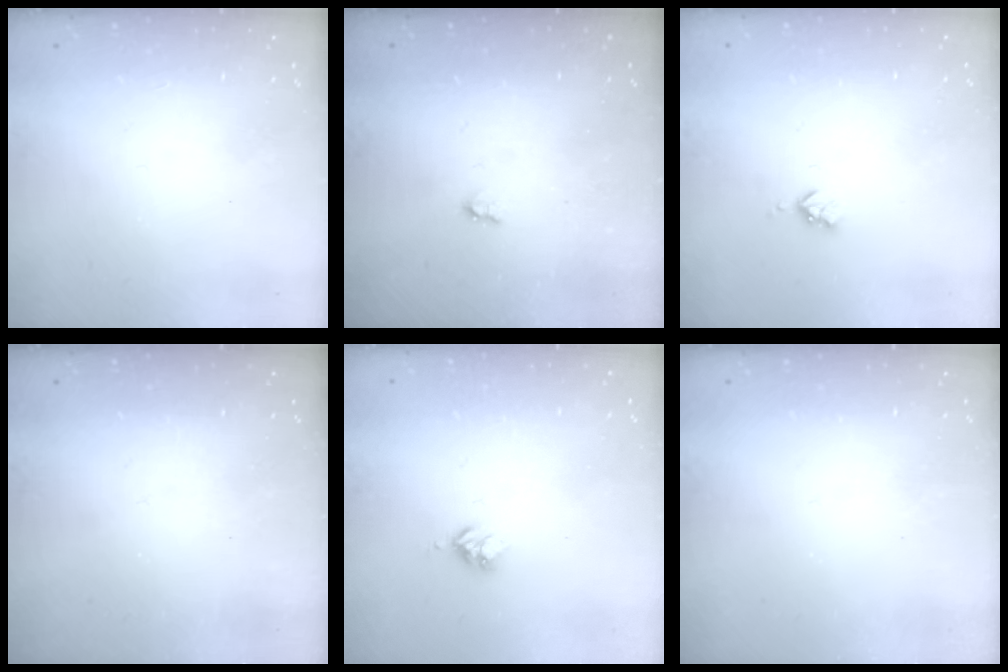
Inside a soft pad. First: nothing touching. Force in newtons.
{"total": 1.7, "press": 1.6, "slide": 0.3}
{"total": 3.0, "press": 3.0, "slide": 0.3}
{"total": 0.0}
{"total": 3.0, "press": 2.9, "slide": 0.4}
{"total": 0.0}